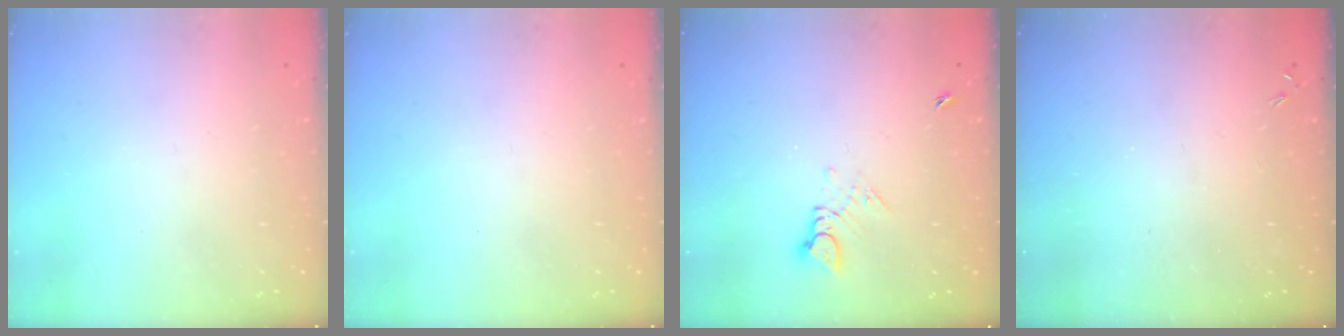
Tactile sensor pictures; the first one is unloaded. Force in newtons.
{"total": 0.0}
{"total": 3.4, "press": 3.4, "slide": 0.5}
{"total": 0.0}